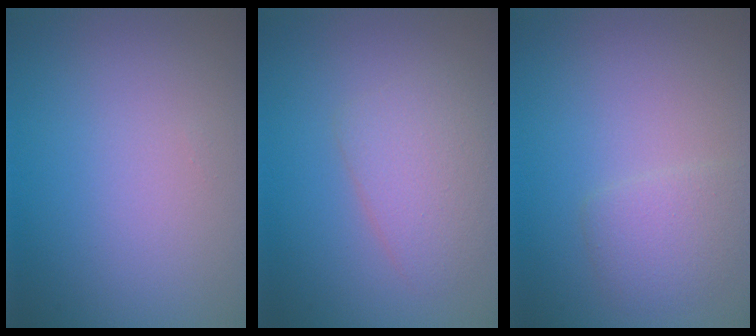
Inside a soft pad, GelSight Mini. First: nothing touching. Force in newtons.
{"total": 3.2, "press": 3.2, "slide": 0.1}
{"total": 2.4, "press": 2.4, "slide": 0.0}